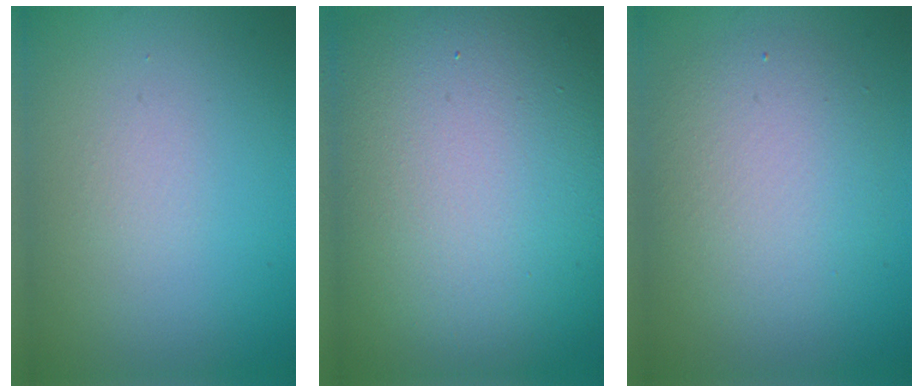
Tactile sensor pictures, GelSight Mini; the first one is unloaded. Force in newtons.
{"total": 17.4, "press": 17.3, "slide": 1.0}
{"total": 4.8, "press": 4.8, "slide": 0.5}